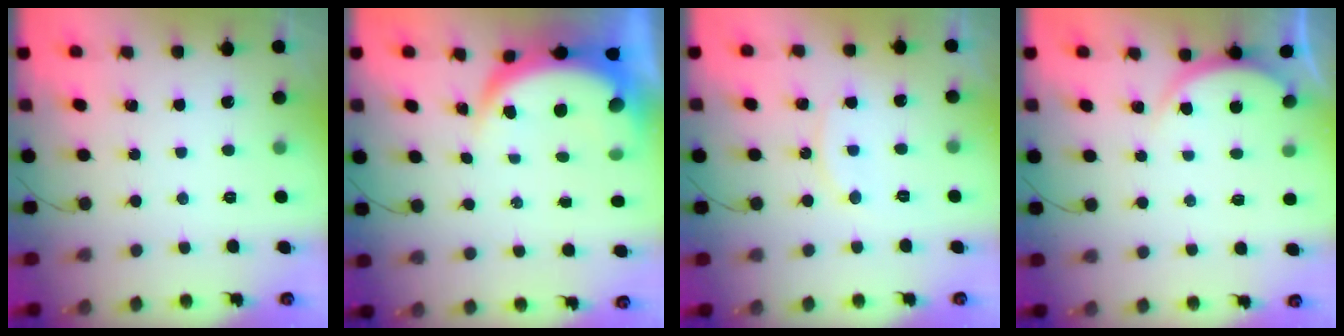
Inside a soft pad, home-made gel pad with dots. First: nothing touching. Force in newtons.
{"total": 8.4, "press": 8.3, "slide": 1.0}
{"total": 7.7, "press": 7.7, "slide": 0.2}
{"total": 3.3, "press": 3.3, "slide": 0.4}